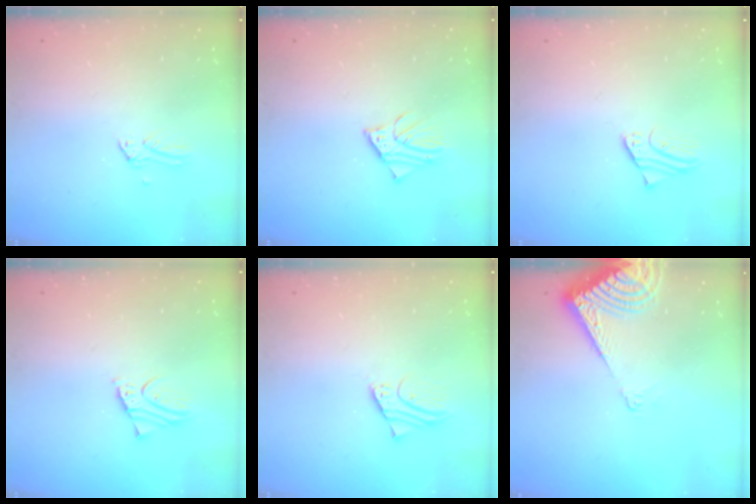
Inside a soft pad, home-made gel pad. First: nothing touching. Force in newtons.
{"total": 2.9, "press": 2.9, "slide": 0.3}
{"total": 2.0, "press": 2.0, "slide": 0.2}
{"total": 2.0, "press": 2.0, "slide": 0.1}
{"total": 1.7, "press": 1.7, "slide": 0.1}
{"total": 8.8, "press": 8.7, "slide": 1.6}